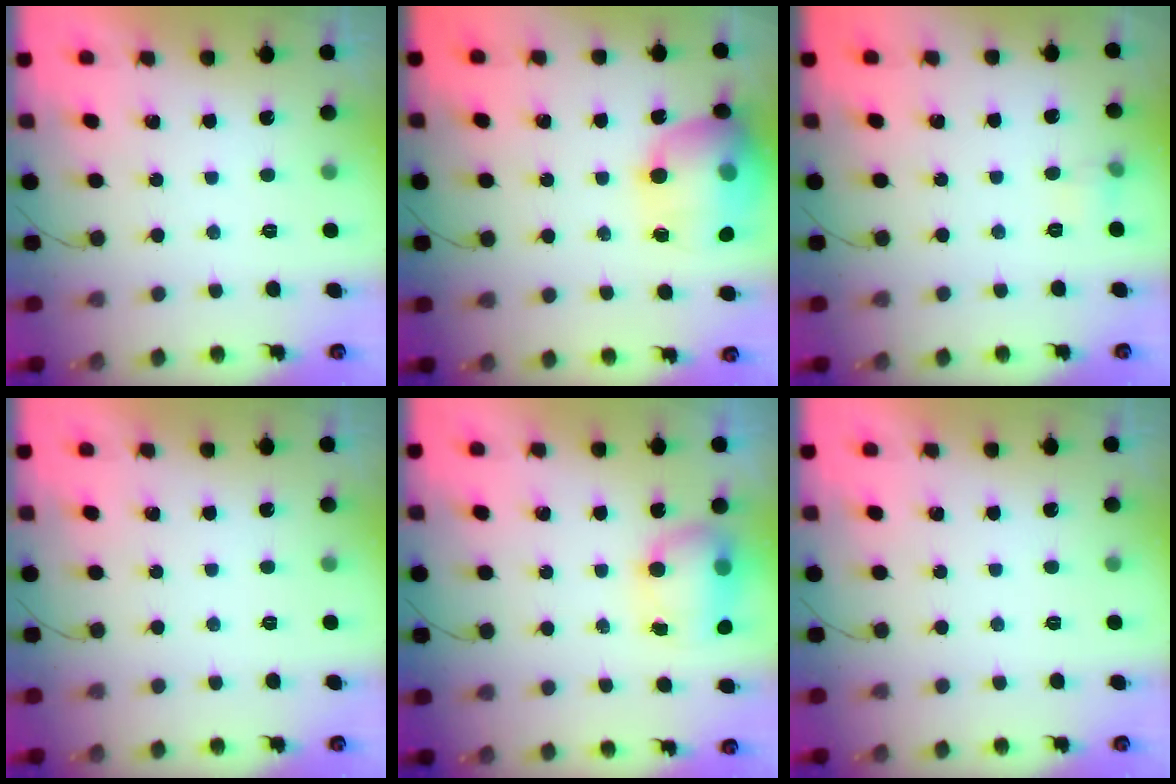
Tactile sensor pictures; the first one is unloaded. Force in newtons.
{"total": 18.5, "press": 18.3, "slide": 2.9}
{"total": 4.4, "press": 4.2, "slide": 1.3}
{"total": 0.0}
{"total": 7.1, "press": 7.1, "slide": 0.7}
{"total": 0.0}